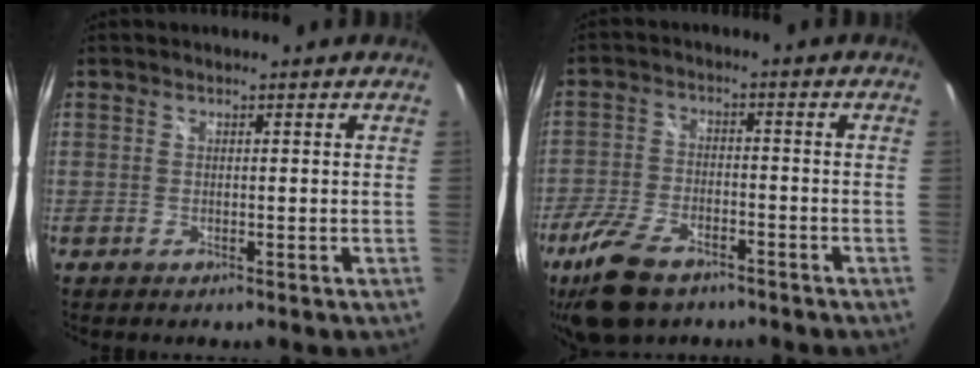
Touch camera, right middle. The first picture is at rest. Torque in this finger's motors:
{"motor_torque": [1.07, -1.06, 0.16, 0.12]}